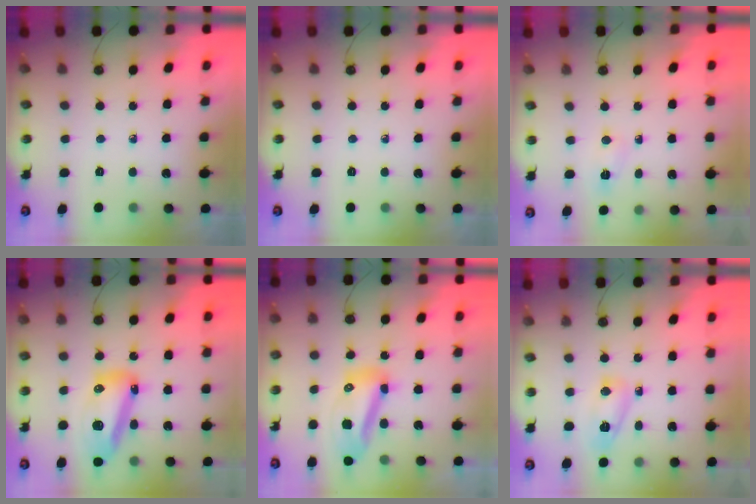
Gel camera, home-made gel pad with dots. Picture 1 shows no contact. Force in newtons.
{"total": 0.0}
{"total": 2.7, "press": 2.7, "slide": 0.4}
{"total": 14.5, "press": 14.4, "slide": 2.1}
{"total": 12.8, "press": 12.7, "slide": 1.2}
{"total": 6.6, "press": 6.5, "slide": 1.0}